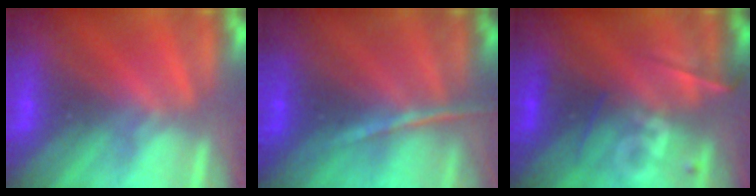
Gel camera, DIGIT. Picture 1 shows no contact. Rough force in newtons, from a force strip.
{"total": 1.3}
{"total": 2.3}